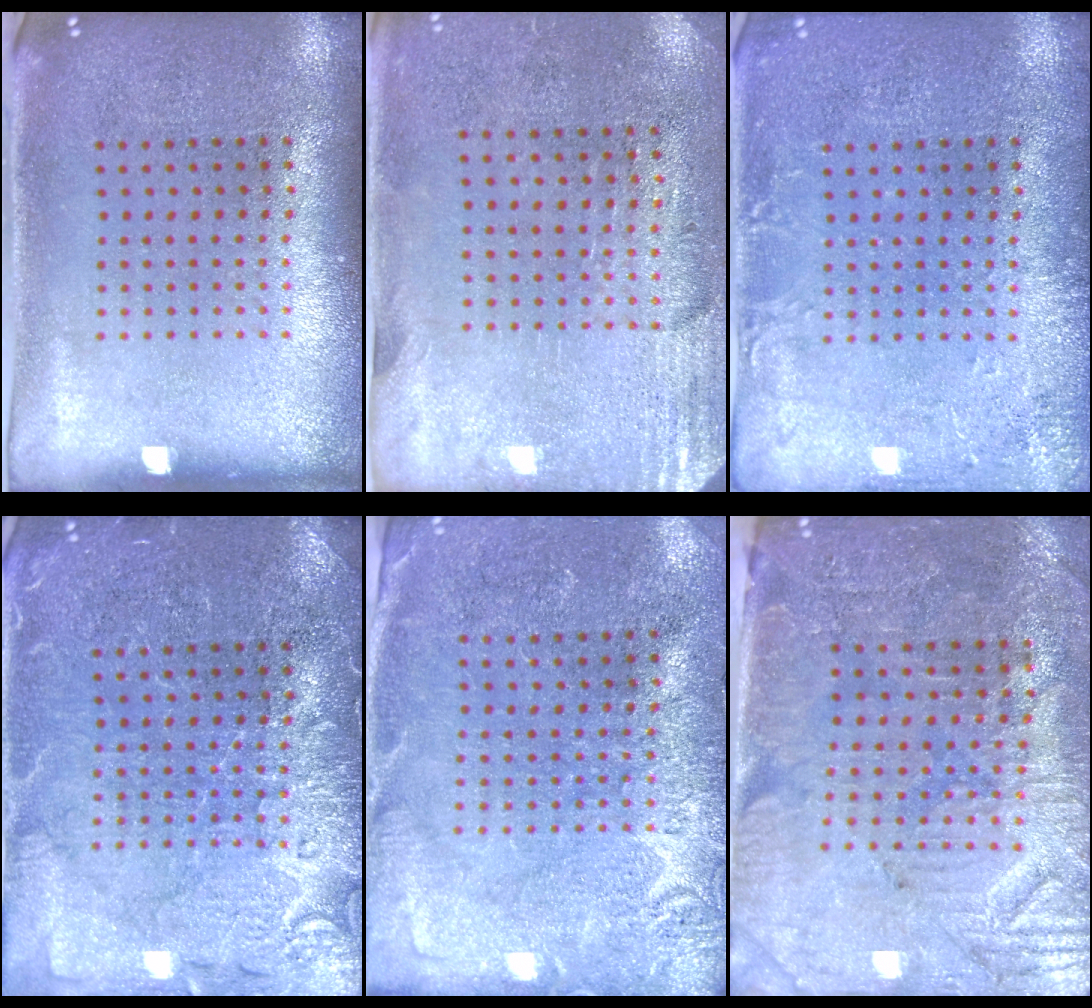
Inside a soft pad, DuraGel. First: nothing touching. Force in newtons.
{"total": 2.8, "press": 2.5, "slide": 1.4}
{"total": 2.2, "press": 2.2, "slide": 0.3}
{"total": 5.2, "press": 5.2, "slide": 0.7}
{"total": 2.7, "press": 2.7, "slide": 0.4}
{"total": 3.7, "press": 3.3, "slide": 1.6}